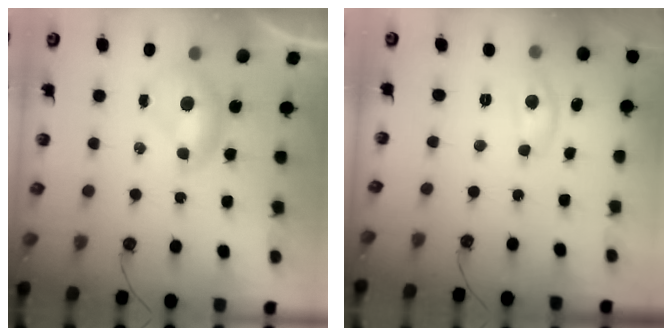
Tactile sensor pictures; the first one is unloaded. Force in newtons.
{"total": 6.3, "press": 6.3, "slide": 0.4}